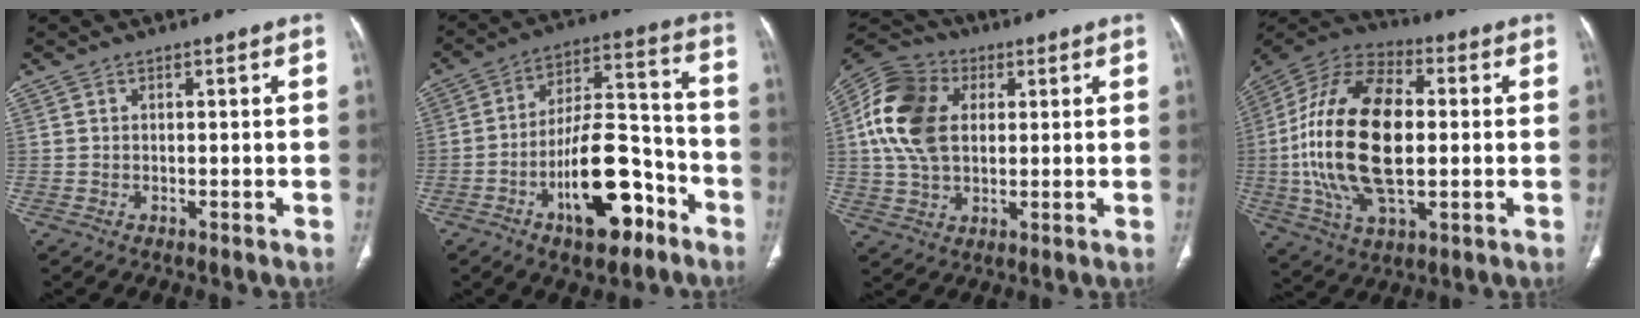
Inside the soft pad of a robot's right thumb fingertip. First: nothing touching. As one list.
[{"total": 17.8, "force": [-8.4, 7.9, 13.6], "torque": [-0.190, 0.068, -0.133]}, {"total": 15.3, "force": [2.7, 10.7, 10.6], "torque": [-0.202, 0.011, 0.044]}, {"total": 23.9, "force": [-0.1, 12.6, 20.3], "torque": [-0.408, 0.009, -0.005]}]